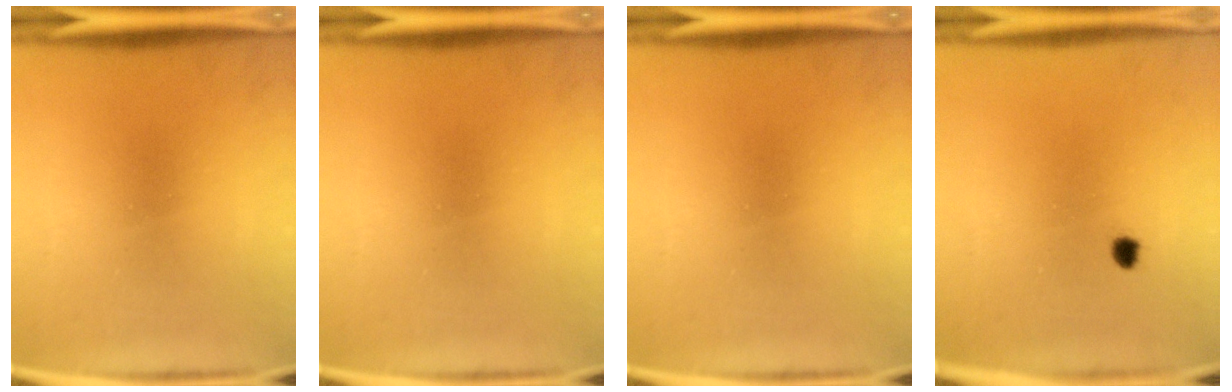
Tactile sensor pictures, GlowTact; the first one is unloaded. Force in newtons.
{"total": 0.0}
{"total": 0.0}
{"total": 1.3}